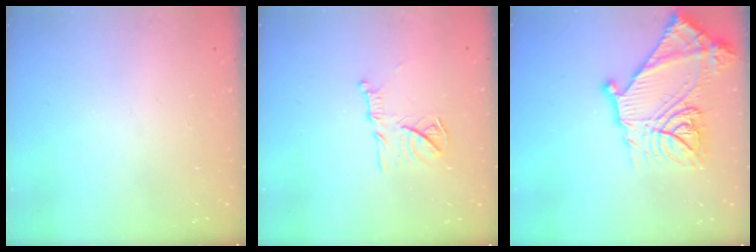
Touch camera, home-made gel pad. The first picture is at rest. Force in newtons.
{"total": 12.5, "press": 12.5, "slide": 0.8}
{"total": 23.5, "press": 23.4, "slide": 1.6}